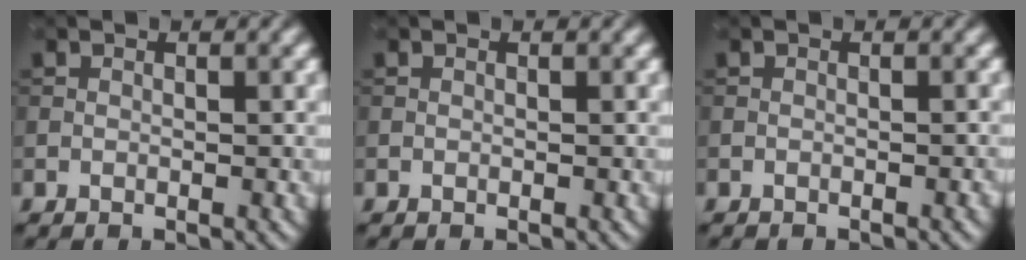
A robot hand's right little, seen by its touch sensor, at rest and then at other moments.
{"total": 0.0}
{"total": 1.0, "force": [-0.9, 0.2, 0.4], "torque": [0.002, 0.000, -0.017]}